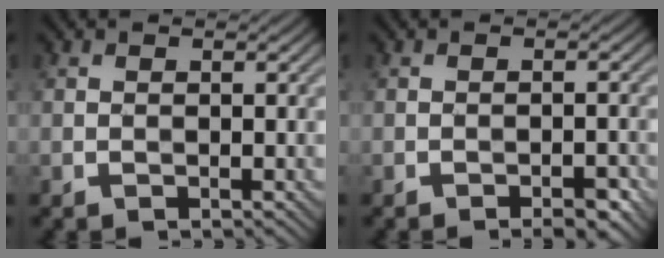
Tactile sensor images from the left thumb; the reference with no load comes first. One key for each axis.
{"total": 1.9, "fx": -1.5, "fy": 0.3, "fz": 1.1, "tx": -0.017, "ty": 0.005, "tz": -0.021}